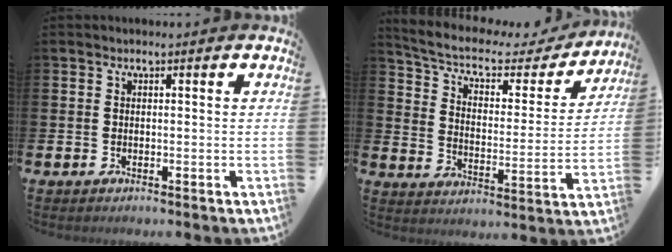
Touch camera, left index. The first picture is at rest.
{"total": 5.9, "force": [4.9, 2.3, 2.5], "torque": [-0.073, -0.041, 0.075]}